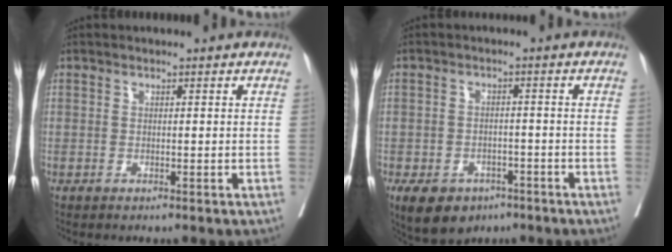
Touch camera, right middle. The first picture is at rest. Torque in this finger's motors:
{"motor_torque": [0.92, -0.78, 0.08, 0.06]}